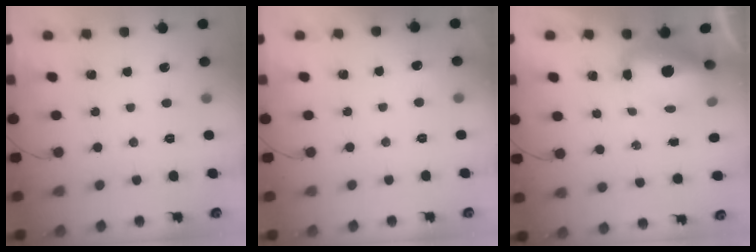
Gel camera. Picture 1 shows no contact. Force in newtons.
{"total": 11.3, "press": 2.9, "slide": 10.9}
{"total": 11.4, "press": 11.2, "slide": 2.3}